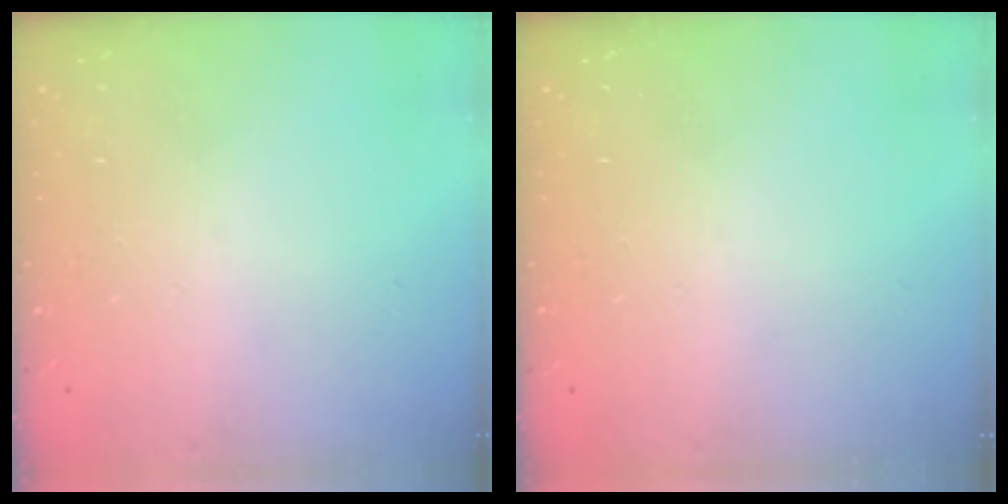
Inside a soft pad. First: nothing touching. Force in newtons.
{"total": 0.0}